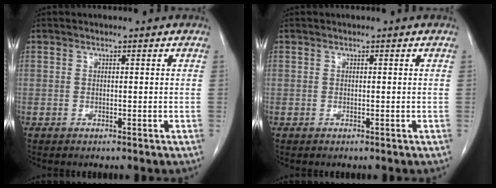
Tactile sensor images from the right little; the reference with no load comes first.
{"total": 0.0}